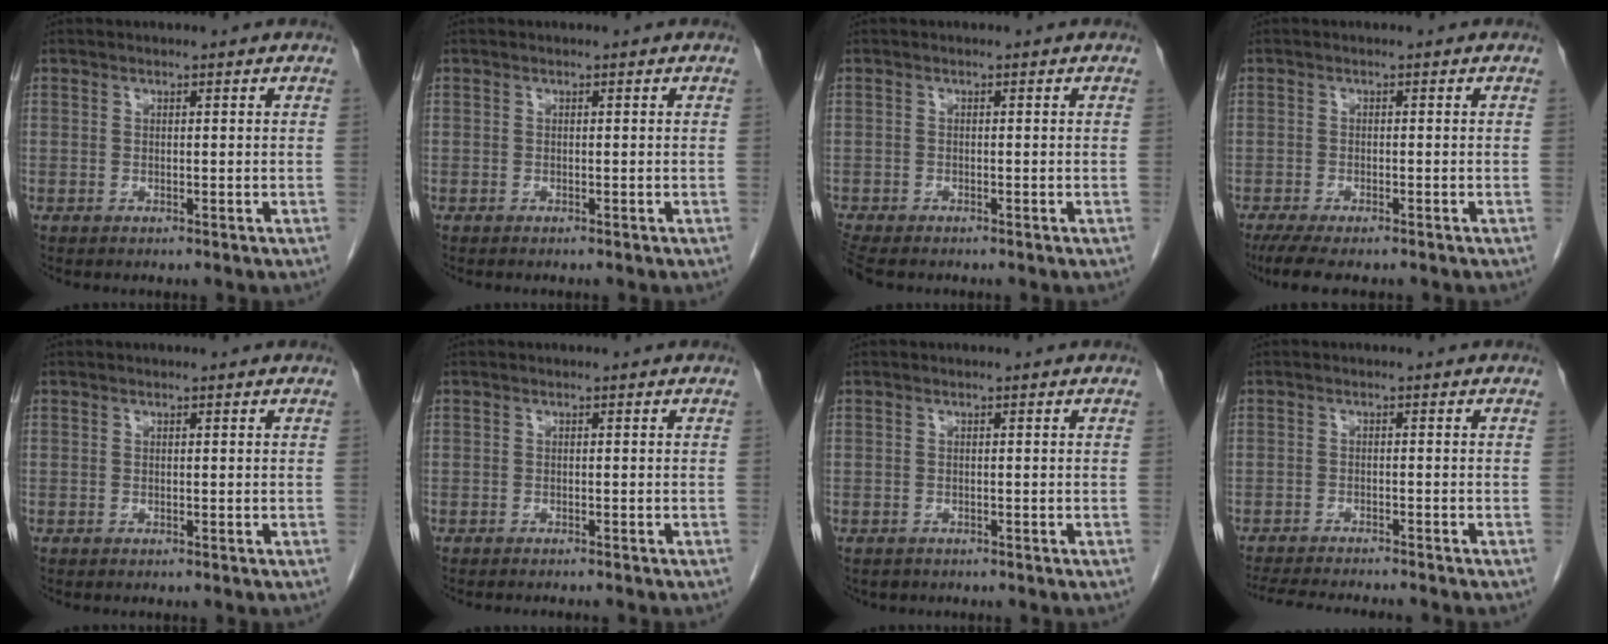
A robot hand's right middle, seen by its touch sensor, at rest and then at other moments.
{"total": 0.8, "force": [-0.7, 0.1, 0.4], "torque": [-0.004, -0.001, -0.008]}
{"total": 3.4, "force": [-2.9, 0.9, 1.5], "torque": [-0.035, -0.012, -0.051]}
{"total": 7.0, "force": [-5.6, 1.5, 3.9], "torque": [-0.061, -0.016, -0.087]}
{"total": 0.0}
{"total": 3.7, "force": [-3.4, 0.3, 1.5], "torque": [-0.017, -0.003, -0.042]}
{"total": 1.7, "force": [-1.3, 1.1, 0.2], "torque": [-0.011, 0.000, -0.017]}
{"total": 11.1, "force": [-10.1, 0.9, 4.4], "torque": [-0.060, -0.014, -0.140]}